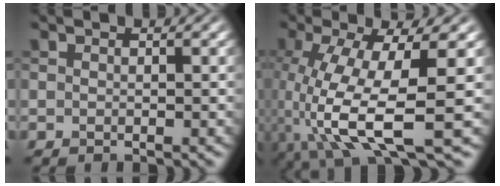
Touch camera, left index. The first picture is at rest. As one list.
[{"total": 11.3, "force": [-3.2, 3.3, 10.3], "torque": [-0.211, -0.014, -0.051]}]